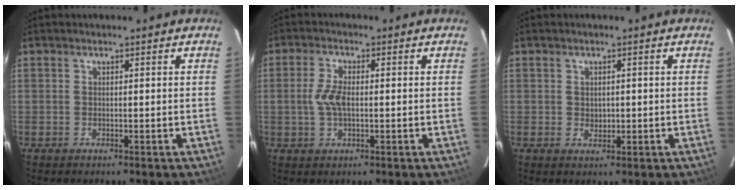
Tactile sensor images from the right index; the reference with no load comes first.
{"total": 4.5, "force": [-0.3, 2.0, 4.0], "torque": [-0.086, 0.003, -0.005]}
{"total": 1.8, "force": [0.1, 1.5, 0.9], "torque": [-0.013, 0.000, 0.004]}